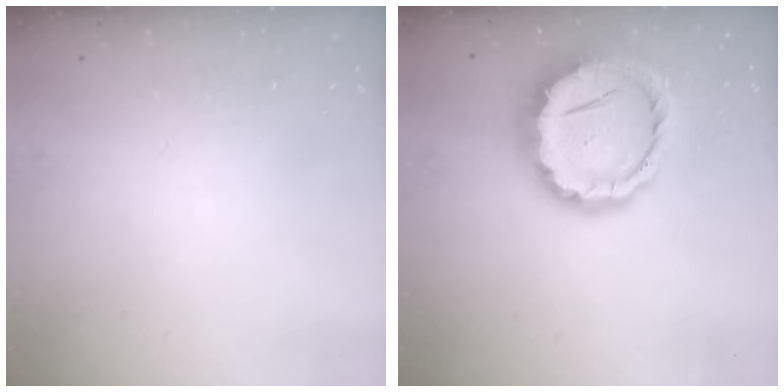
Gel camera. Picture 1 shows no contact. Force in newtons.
{"total": 13.9, "press": 13.6, "slide": 2.5}